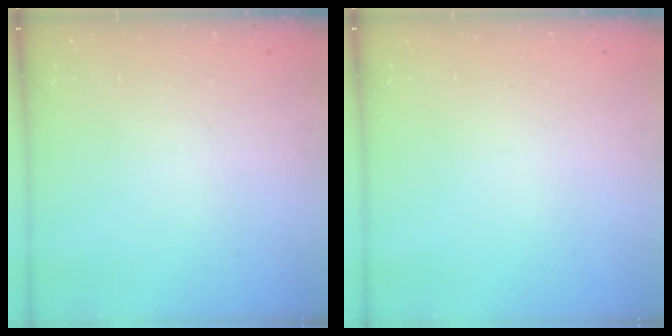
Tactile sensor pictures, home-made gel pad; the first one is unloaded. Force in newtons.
{"total": 0.0}